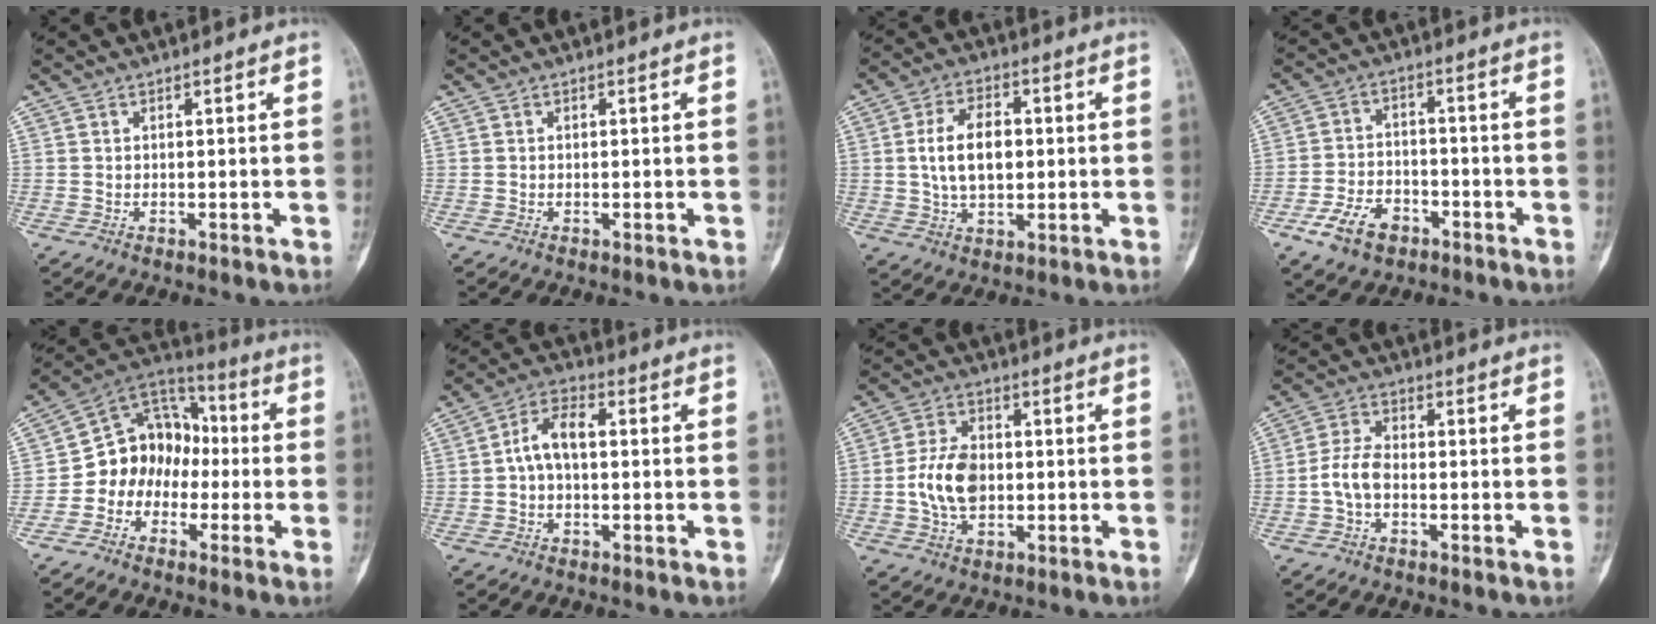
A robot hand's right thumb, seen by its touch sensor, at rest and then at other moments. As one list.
[{"total": 0.0}, {"total": 10.1, "force": [0.7, 6.2, 8.0], "torque": [-0.130, 0.007, 0.013]}, {"total": 9.0, "force": [-4.9, 5.6, 5.0], "torque": [-0.077, 0.028, -0.087]}, {"total": 12.1, "force": [-3.1, 10.2, 5.7], "torque": [-0.051, 0.070, -0.073]}, {"total": 7.1, "force": [0.2, 4.1, 5.8], "torque": [-0.100, 0.026, -0.007]}, {"total": 9.1, "force": [-0.7, 6.1, 6.8], "torque": [-0.120, 0.010, -0.015]}, {"total": 5.4, "force": [-1.4, 3.2, 4.1], "torque": [-0.080, 0.018, -0.032]}]